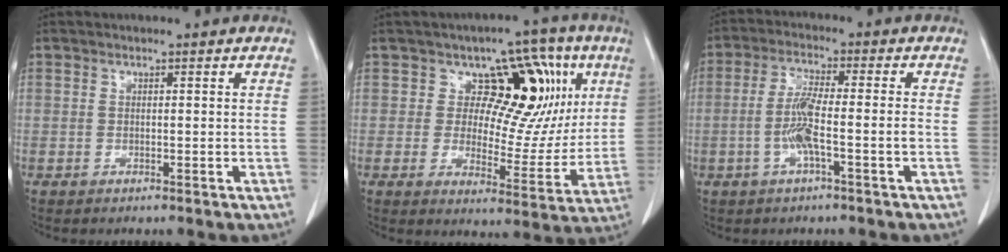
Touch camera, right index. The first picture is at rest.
{"total": 13.5, "force": [5.1, 8.0, 9.6], "torque": [-0.094, 0.025, 0.076]}
{"total": 6.0, "force": [-1.8, 0.0, 5.7], "torque": [-0.123, 0.007, -0.033]}